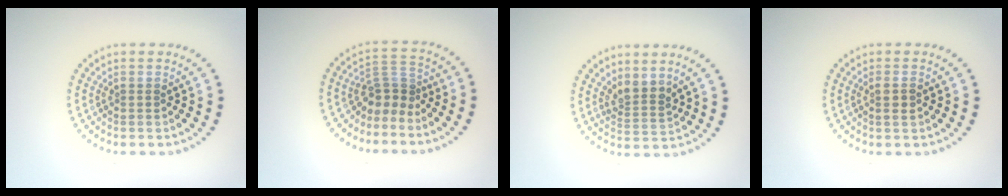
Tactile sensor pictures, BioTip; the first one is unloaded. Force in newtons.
{"total": 2.8, "press": 1.8, "slide": 2.2}
{"total": 2.3, "press": 1.8, "slide": 1.5}
{"total": 1.3, "press": 1.2, "slide": 0.5}